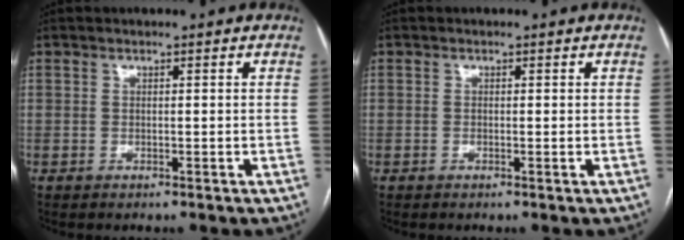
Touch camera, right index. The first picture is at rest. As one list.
[{"total": 0.0}]